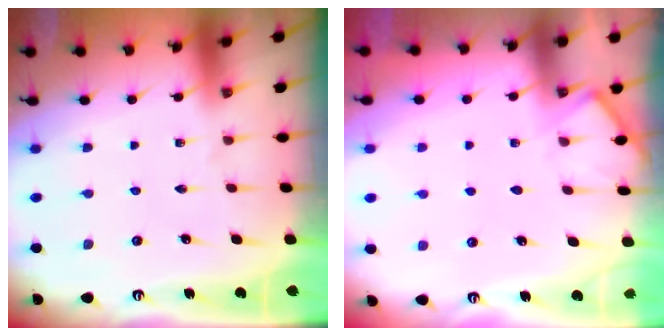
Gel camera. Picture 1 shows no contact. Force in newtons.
{"total": 4.7, "press": 4.7, "slide": 0.6}